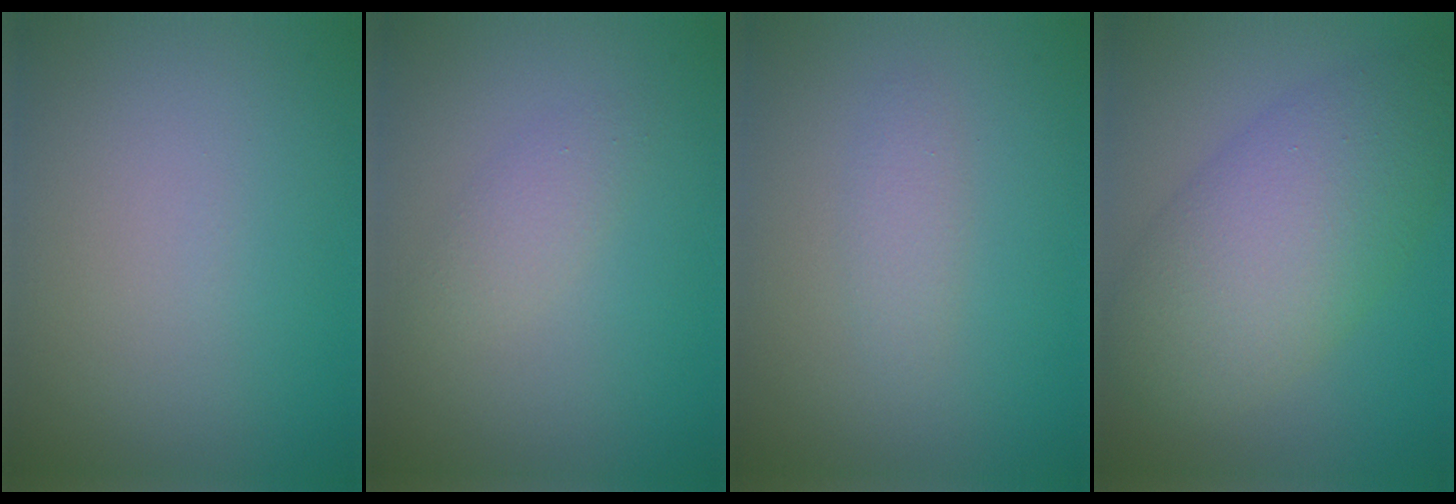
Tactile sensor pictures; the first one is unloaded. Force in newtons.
{"total": 1.6, "press": 1.6, "slide": 0.1}
{"total": 1.3, "press": 1.3, "slide": 0.0}
{"total": 8.3, "press": 8.3, "slide": 0.4}